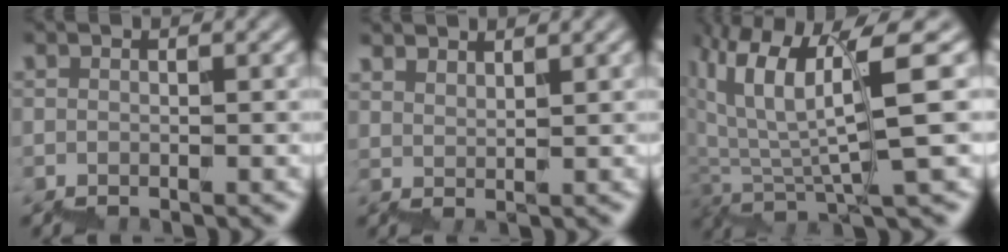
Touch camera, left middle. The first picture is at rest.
{"total": 3.1, "force": [3.0, 0.4, 0.3], "torque": [0.010, 0.004, 0.051]}
{"total": 7.1, "force": [4.1, 1.0, 5.7], "torque": [-0.107, 0.003, 0.074]}